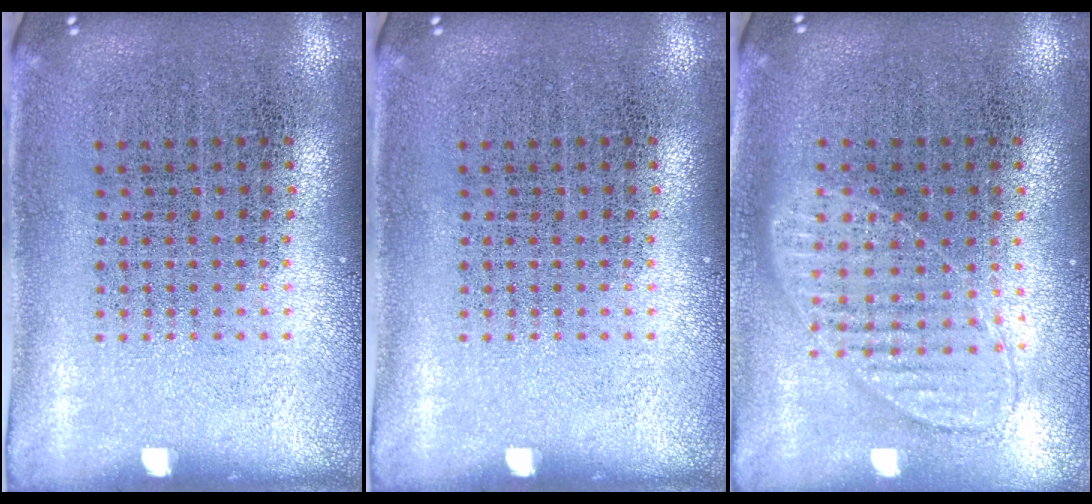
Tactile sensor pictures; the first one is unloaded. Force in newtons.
{"total": 0.0}
{"total": 1.0, "press": 0.9, "slide": 0.2}